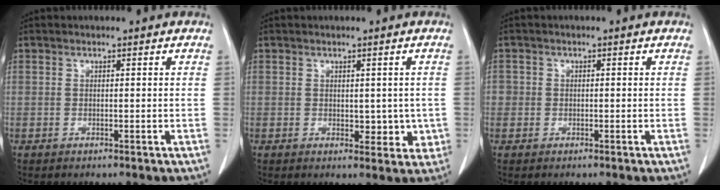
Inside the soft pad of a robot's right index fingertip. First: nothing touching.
{"total": 3.8, "force": [0.0, 2.5, 2.9], "torque": [-0.019, -0.004, 0.006]}
{"total": 1.5, "force": [-0.2, 1.4, 0.3], "torque": [0.004, 0.005, -0.006]}